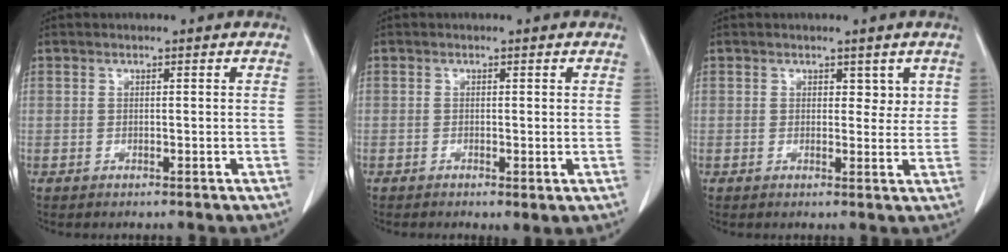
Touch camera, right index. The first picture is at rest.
{"total": 1.3, "force": [-0.4, 0.4, 1.2], "torque": [-0.021, -0.004, -0.003]}
{"total": 2.5, "force": [1.2, 1.6, 1.4], "torque": [-0.008, -0.005, 0.015]}